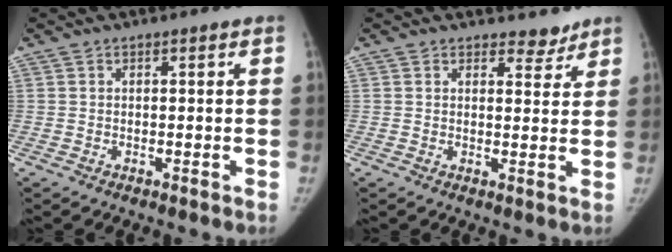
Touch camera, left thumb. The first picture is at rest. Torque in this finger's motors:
{"motor_torque": [0.46, -0.37, 0.38, 0.02, 0.04]}